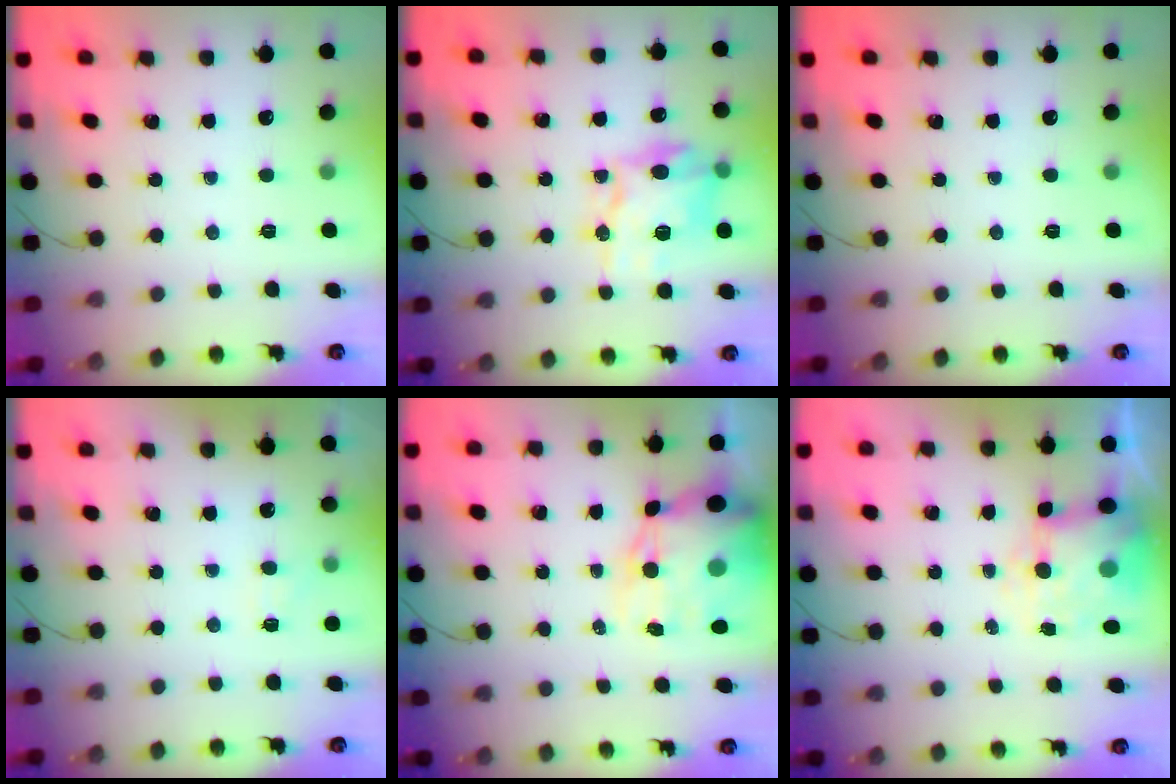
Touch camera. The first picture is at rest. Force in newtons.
{"total": 15.8, "press": 15.7, "slide": 0.6}
{"total": 0.0}
{"total": 4.7, "press": 4.4, "slide": 1.5}
{"total": 16.4, "press": 15.9, "slide": 3.9}
{"total": 8.2, "press": 8.0, "slide": 1.8}